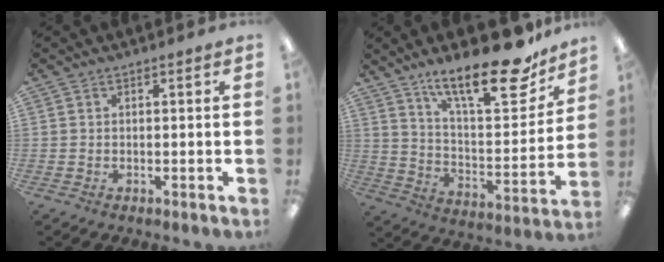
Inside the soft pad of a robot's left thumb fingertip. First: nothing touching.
{"total": 22.4, "force": [16.7, 6.4, 13.6], "torque": [-0.198, -0.118, 0.272]}